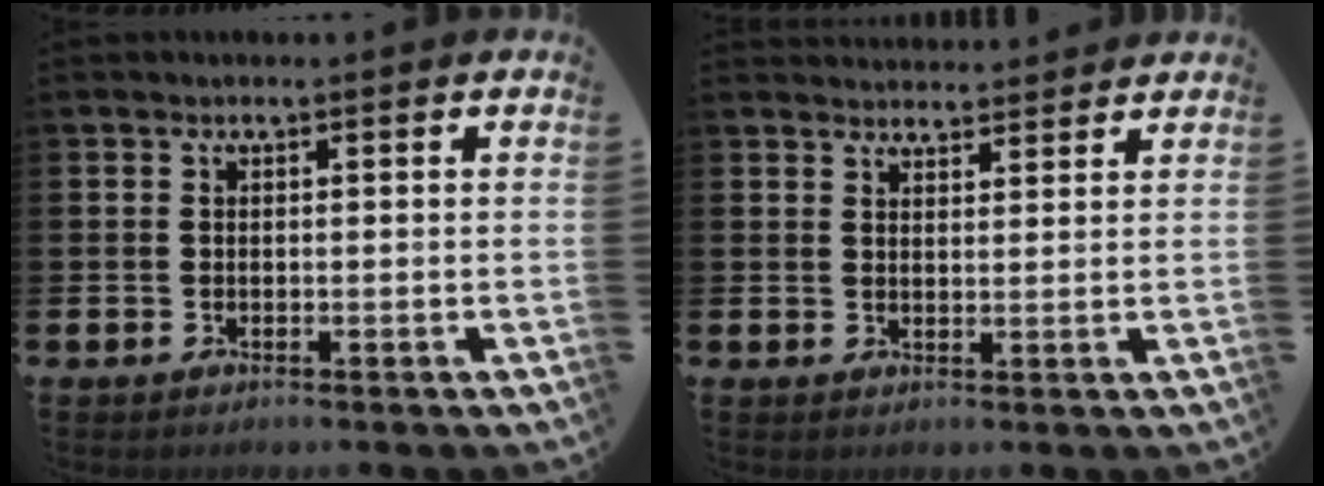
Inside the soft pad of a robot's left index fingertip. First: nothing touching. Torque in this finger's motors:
{"motor_torque": [0.85, -1.30, -0.03, 0.01]}